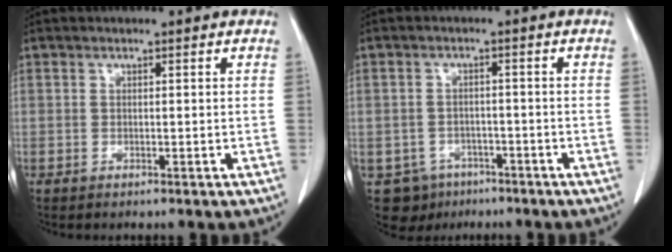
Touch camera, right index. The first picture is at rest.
{"total": 6.2, "force": [-3.5, 5.0, 0.6], "torque": [-0.011, 0.007, -0.046]}